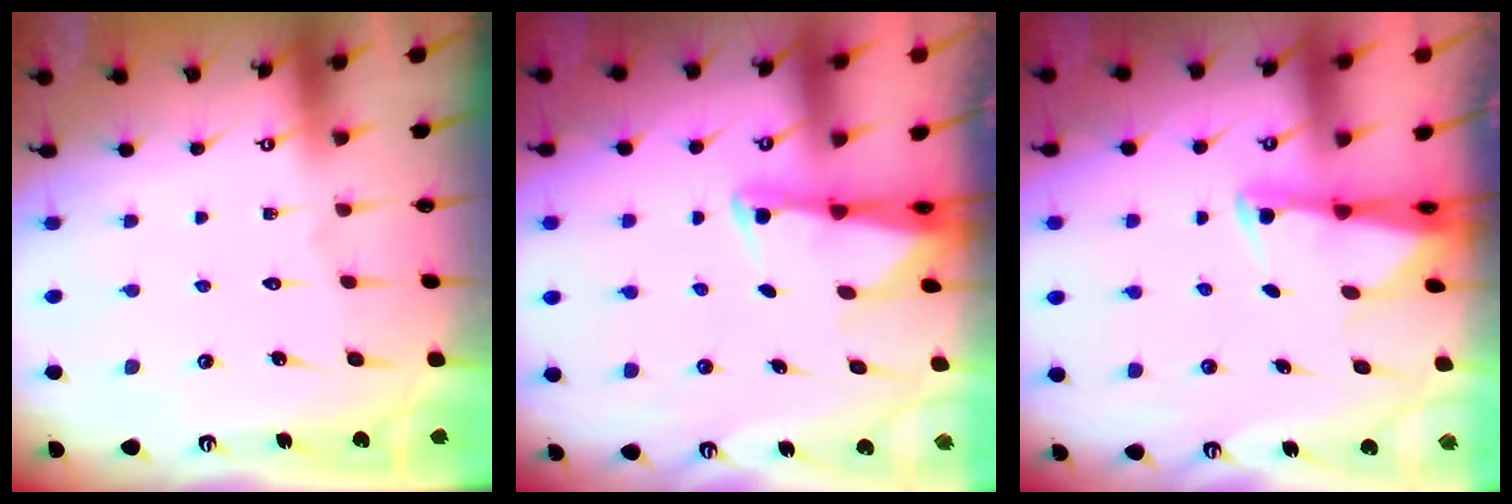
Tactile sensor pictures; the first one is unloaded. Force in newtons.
{"total": 2.5, "press": 2.4, "slide": 0.5}
{"total": 2.5, "press": 2.4, "slide": 0.5}